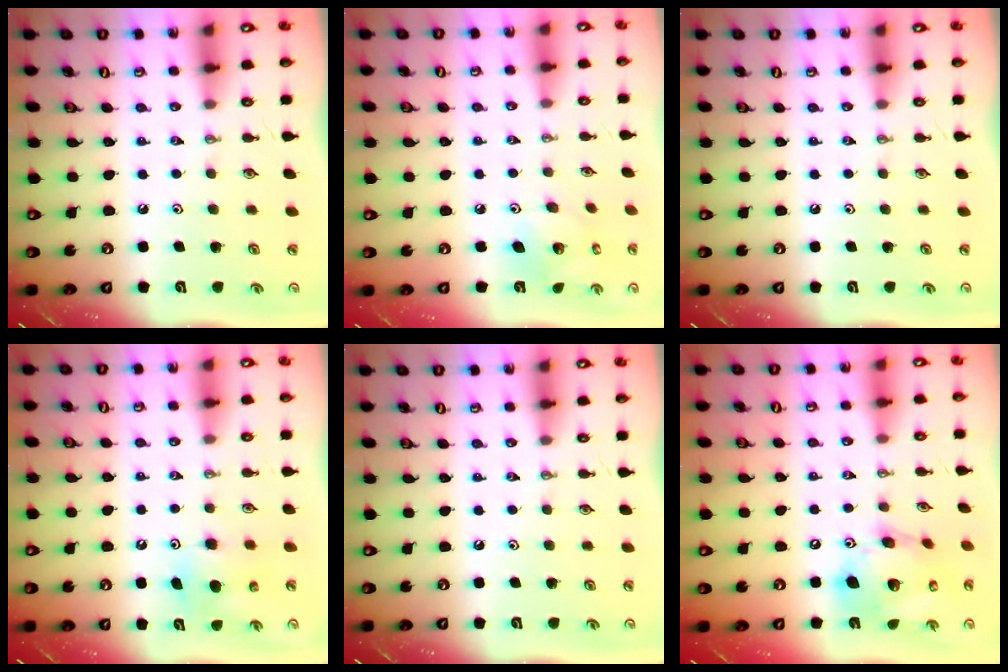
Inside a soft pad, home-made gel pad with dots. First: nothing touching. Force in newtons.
{"total": 7.4, "press": 7.4, "slide": 0.2}
{"total": 0.0}
{"total": 6.9, "press": 6.8, "slide": 1.3}
{"total": 0.0}
{"total": 17.2, "press": 17.0, "slide": 3.2}